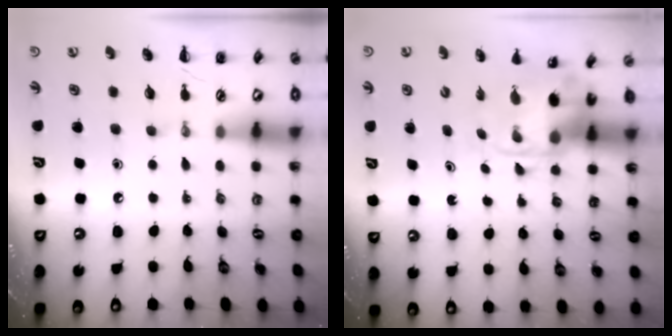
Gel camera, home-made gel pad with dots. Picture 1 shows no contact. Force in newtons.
{"total": 3.9, "press": 3.8, "slide": 0.8}